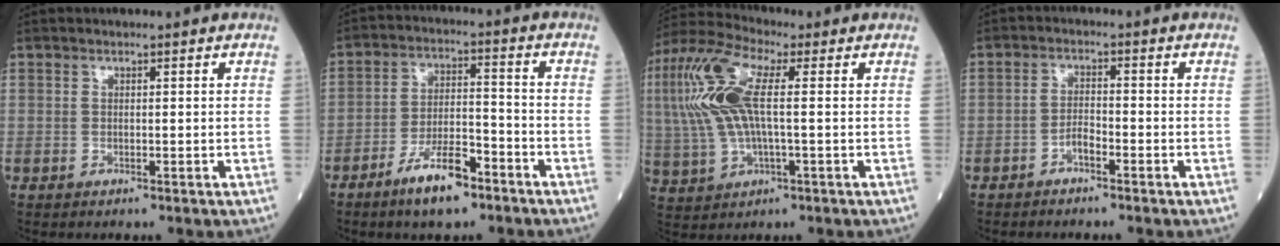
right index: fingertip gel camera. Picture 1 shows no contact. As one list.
[{"total": 8.8, "force": [-5.9, 2.4, 6.1], "torque": [-0.117, 0.000, -0.104]}, {"total": 12.4, "force": [1.7, 3.5, 11.8], "torque": [-0.282, 0.023, 0.031]}, {"total": 2.2, "force": [-1.5, 0.5, 1.4], "torque": [-0.026, 0.004, -0.029]}]